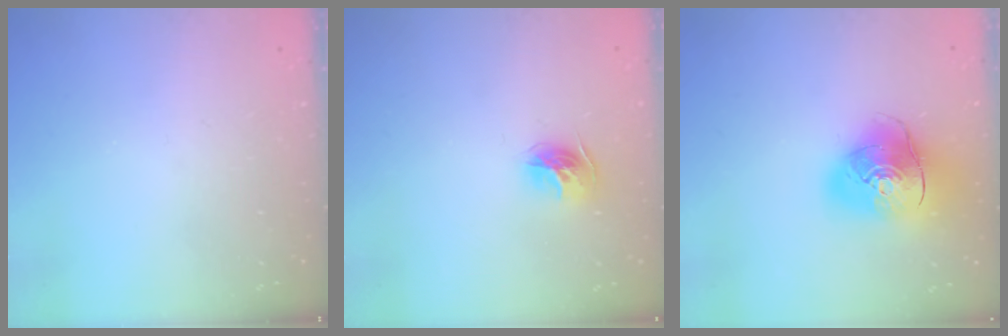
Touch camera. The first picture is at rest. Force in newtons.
{"total": 10.3, "press": 10.3, "slide": 0.6}
{"total": 14.8, "press": 14.7, "slide": 2.1}